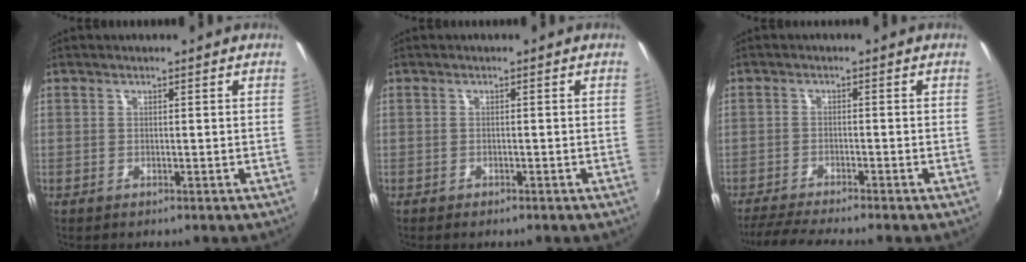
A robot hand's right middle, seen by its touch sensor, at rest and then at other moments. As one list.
[{"total": 1.0, "force": [-0.9, 0.3, 0.4], "torque": [-0.011, -0.003, -0.014]}, {"total": 6.9, "force": [-6.2, -0.7, 2.8], "torque": [-0.075, -0.018, -0.105]}]